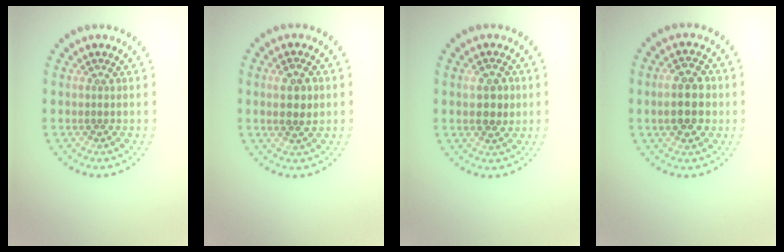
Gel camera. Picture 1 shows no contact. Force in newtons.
{"total": 2.8, "press": 2.8, "slide": 0.5}
{"total": 2.7, "press": 2.7, "slide": 0.2}
{"total": 5.1, "press": 5.1, "slide": 0.5}